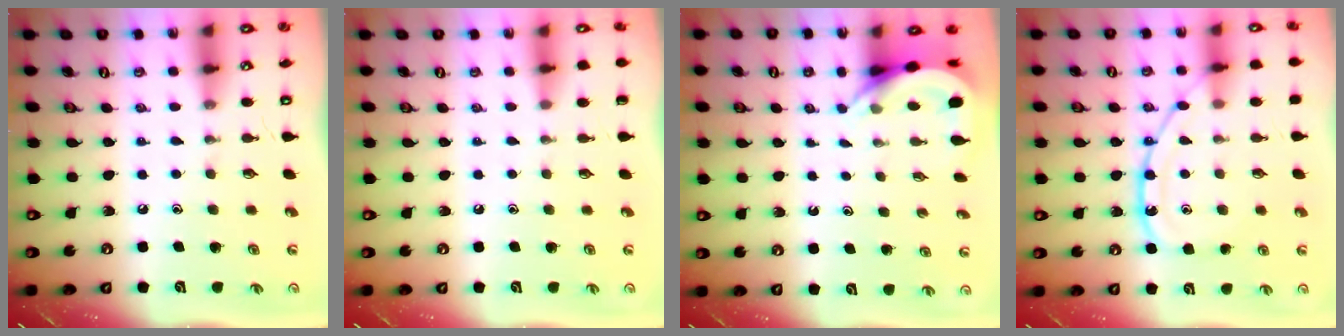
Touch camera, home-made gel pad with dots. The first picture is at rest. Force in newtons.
{"total": 0.0}
{"total": 5.1, "press": 5.1, "slide": 0.2}
{"total": 14.0, "press": 13.9, "slide": 1.3}